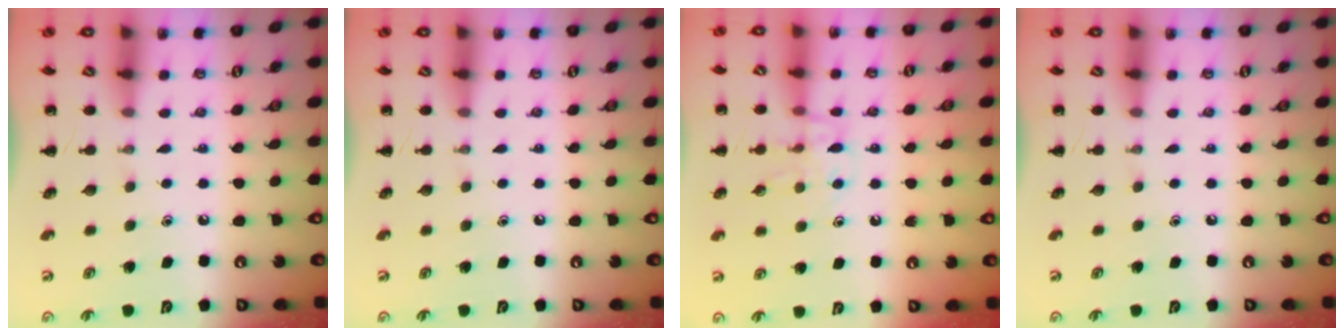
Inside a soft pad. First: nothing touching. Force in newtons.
{"total": 0.0}
{"total": 9.2, "press": 9.1, "slide": 0.8}
{"total": 0.0}